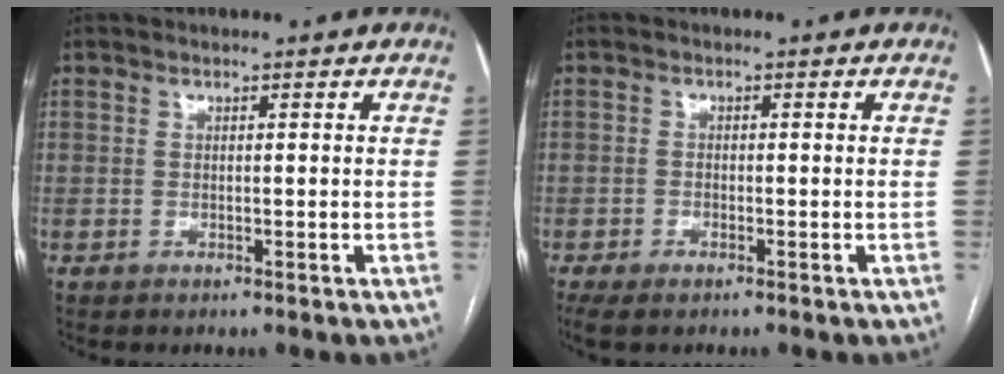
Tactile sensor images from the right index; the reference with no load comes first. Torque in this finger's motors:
{"motor_torque": [0.04, -0.28, -0.16, -0.09]}